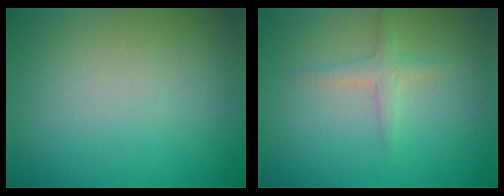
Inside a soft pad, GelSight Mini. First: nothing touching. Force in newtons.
{"total": 1.5, "press": 1.5, "slide": 0.1}